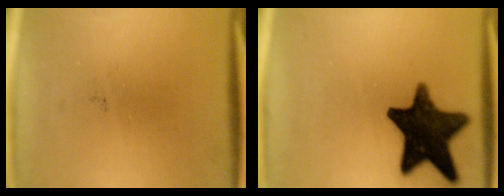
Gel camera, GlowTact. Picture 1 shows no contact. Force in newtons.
{"total": 16.1}